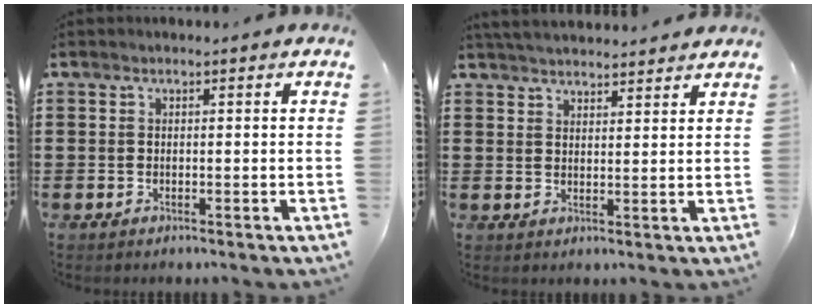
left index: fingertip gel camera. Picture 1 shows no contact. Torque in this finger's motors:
{"motor_torque": [1.13, -1.01, 0.32, 0.06]}